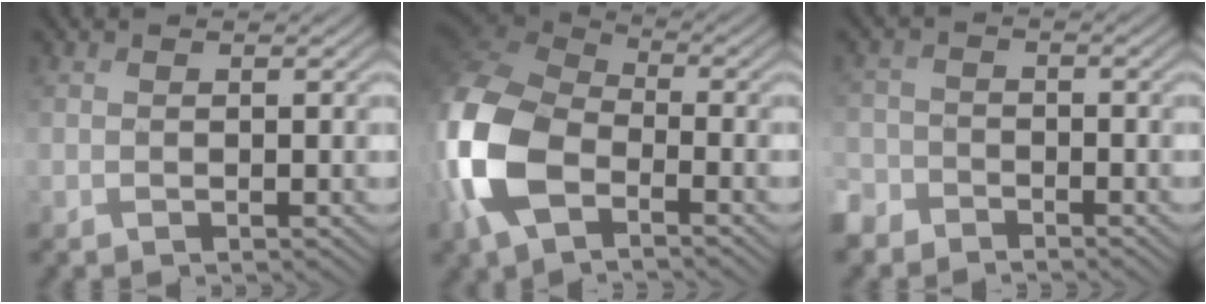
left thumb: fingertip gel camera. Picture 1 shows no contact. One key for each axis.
{"total": 13.0, "fx": -4.5, "fy": 7.2, "fz": 9.8, "tx": -0.267, "ty": -0.010, "tz": -0.096}
{"total": 3.8, "fx": -3.0, "fy": 2.2, "fz": 0.7, "tx": -0.023, "ty": -0.002, "tz": -0.072}